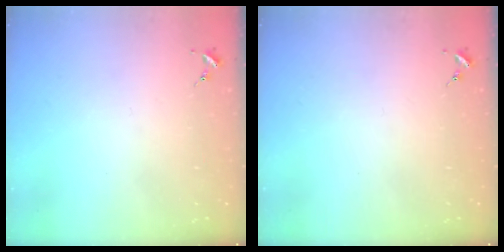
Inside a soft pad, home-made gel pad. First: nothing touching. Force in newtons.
{"total": 0.0}